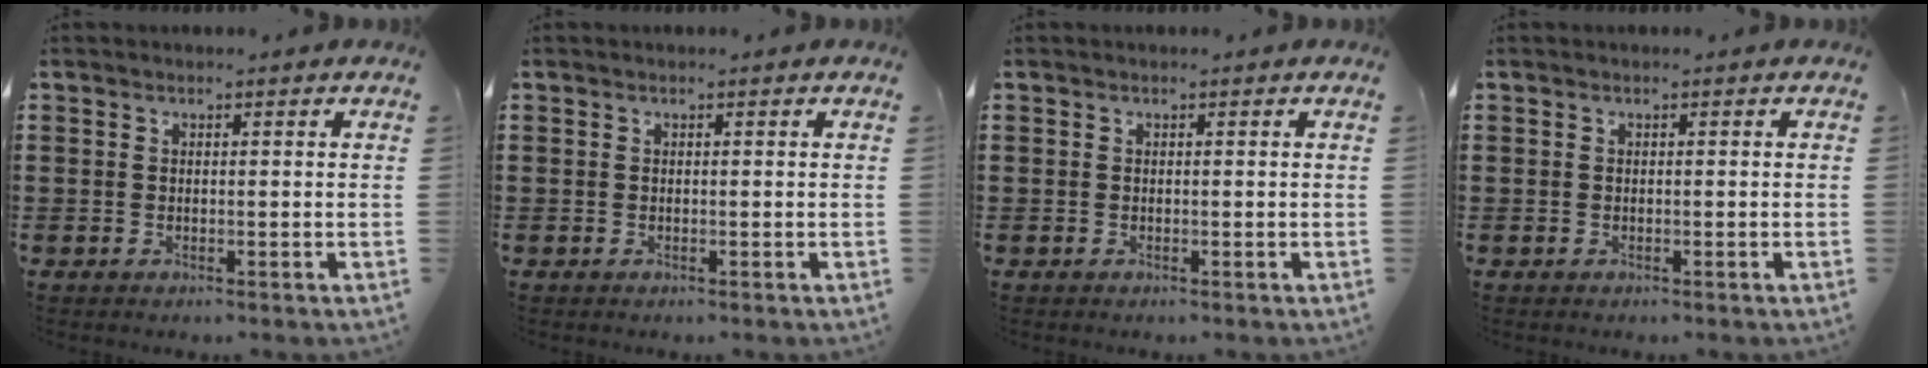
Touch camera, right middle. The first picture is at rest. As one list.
[{"total": 0.0}, {"total": 0.0}, {"total": 0.0}]